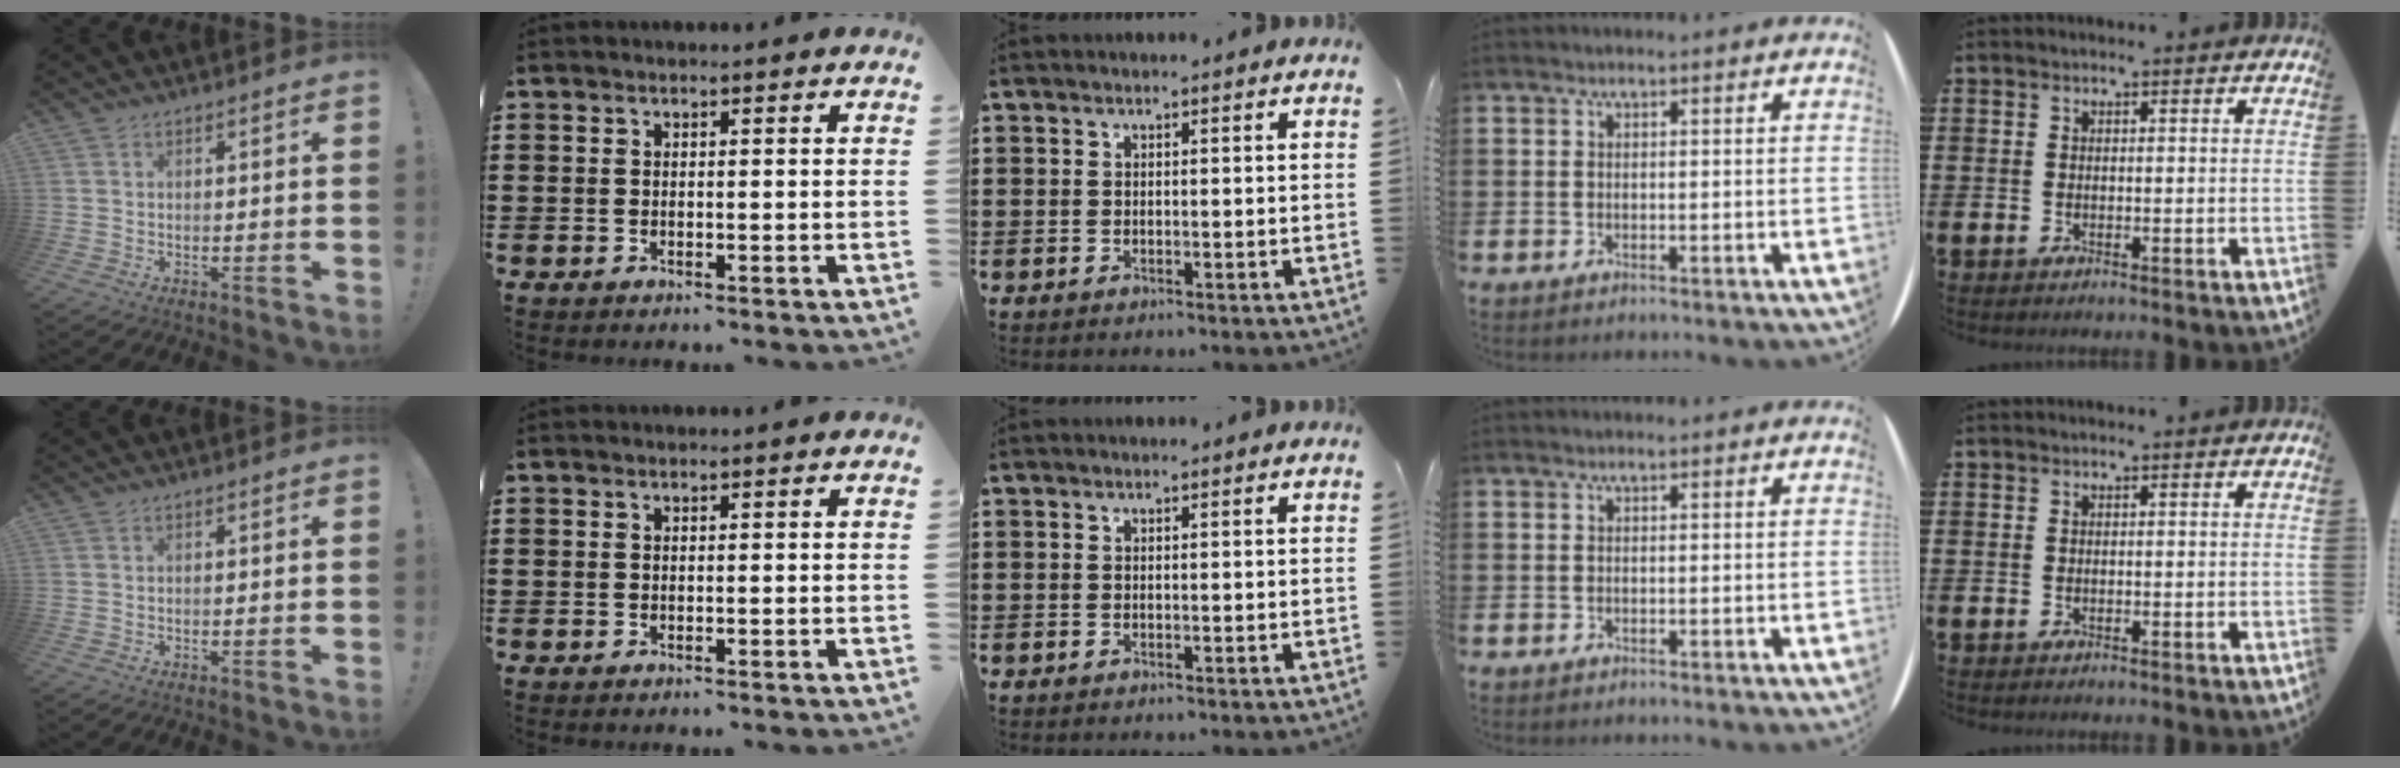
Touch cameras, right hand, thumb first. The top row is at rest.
{}